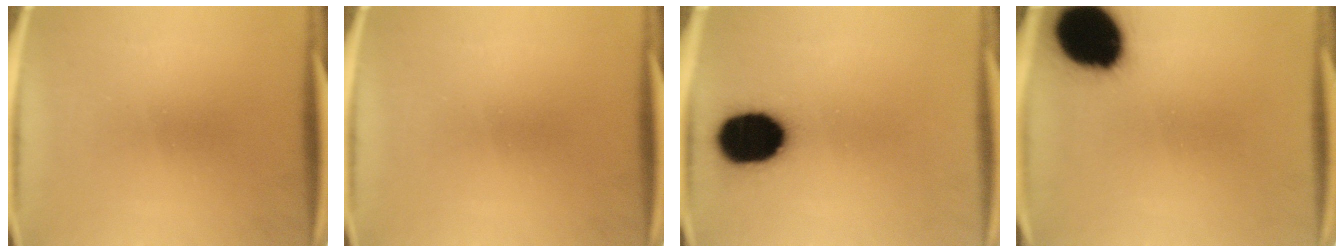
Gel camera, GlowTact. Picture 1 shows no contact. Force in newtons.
{"total": 0.0}
{"total": 17.6}
{"total": 19.8}